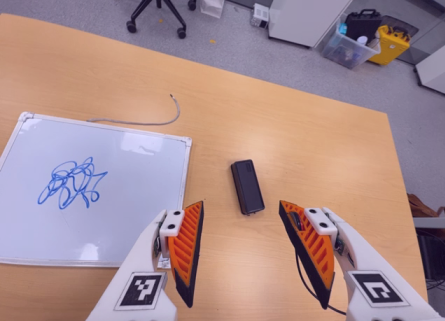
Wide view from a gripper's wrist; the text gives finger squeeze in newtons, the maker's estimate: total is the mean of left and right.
{"total": 0.0}